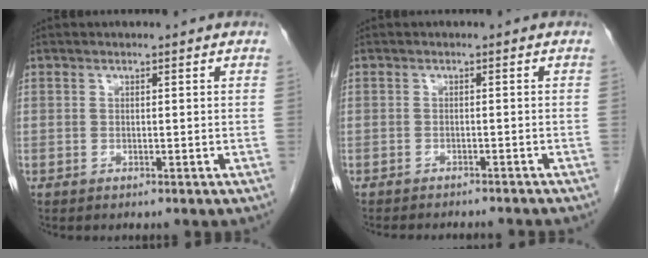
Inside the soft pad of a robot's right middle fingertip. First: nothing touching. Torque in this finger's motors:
{"motor_torque": [0.21, -0.21, 0.08, 0.05]}